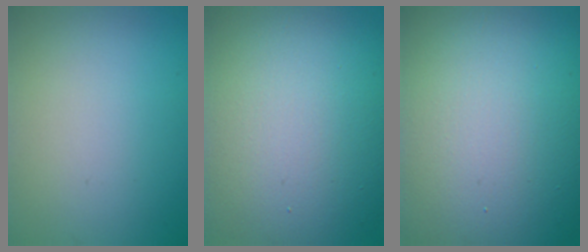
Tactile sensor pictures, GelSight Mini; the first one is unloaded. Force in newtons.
{"total": 15.3, "press": 15.2, "slide": 0.8}
{"total": 20.6, "press": 20.5, "slide": 1.3}